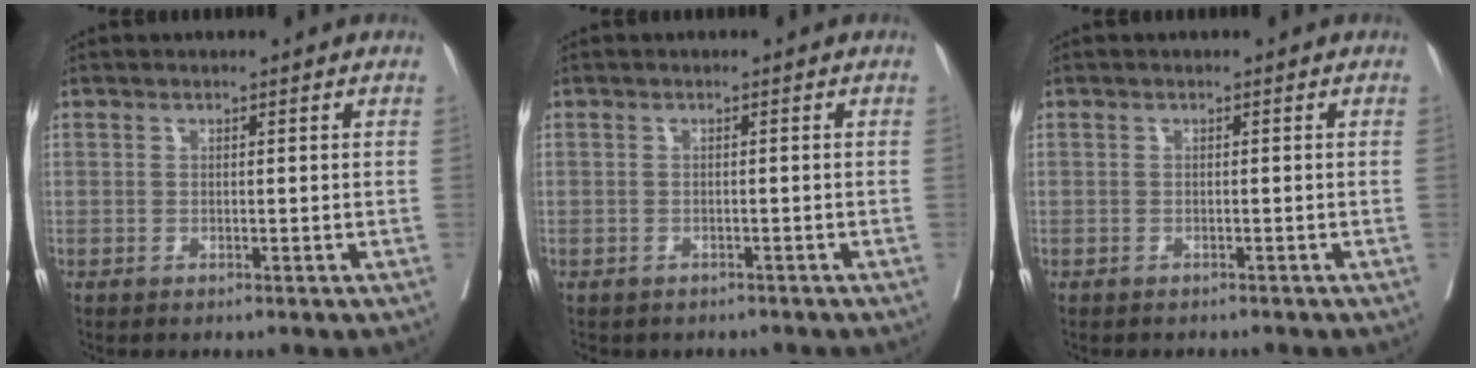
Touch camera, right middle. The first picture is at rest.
{"total": 2.9, "force": [-2.5, 1.4, 0.5], "torque": [-0.011, 0.001, -0.030]}
{"total": 1.7, "force": [-1.5, 0.6, 0.3], "torque": [-0.010, -0.003, -0.021]}